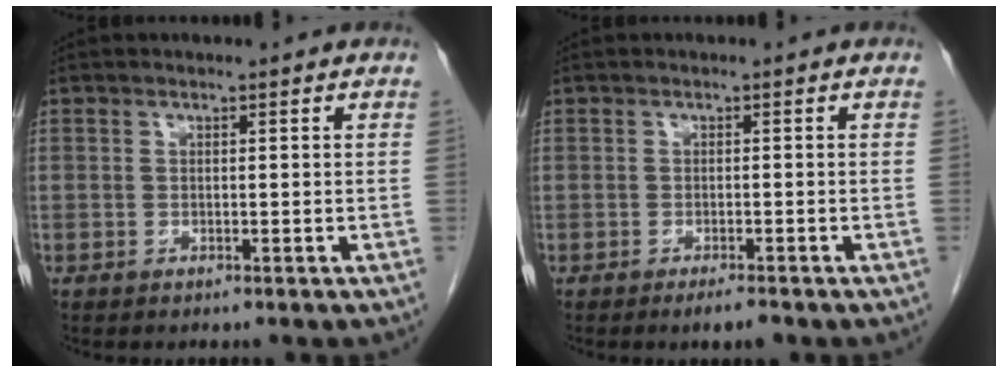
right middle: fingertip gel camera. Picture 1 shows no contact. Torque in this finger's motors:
{"motor_torque": [0.78, -0.54, 0.10, 0.06]}